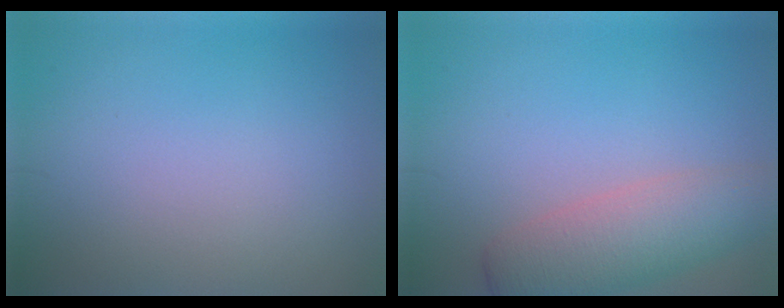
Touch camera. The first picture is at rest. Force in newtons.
{"total": 5.2, "press": 5.2, "slide": 0.2}